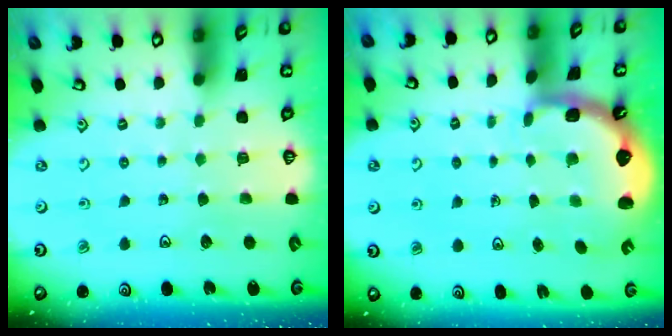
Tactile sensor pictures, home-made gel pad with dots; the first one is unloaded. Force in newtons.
{"total": 2.5, "press": 1.2, "slide": 2.2}